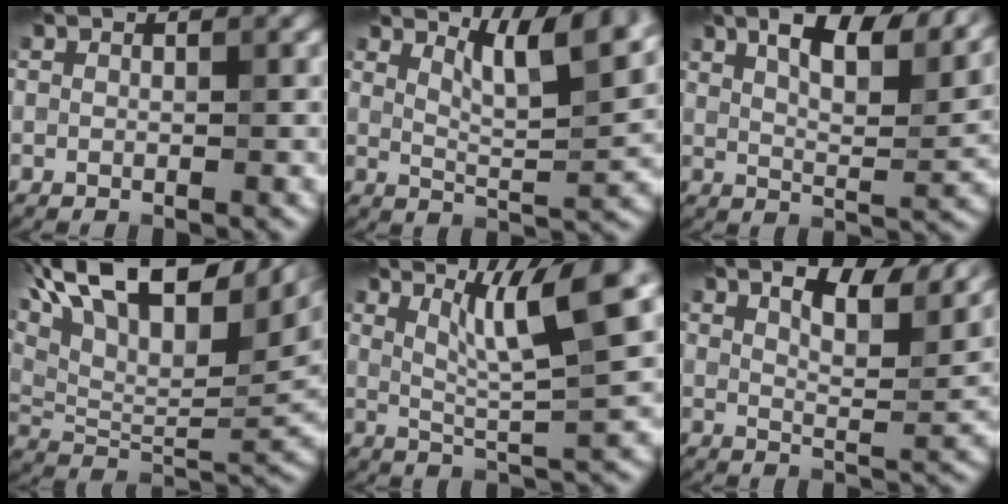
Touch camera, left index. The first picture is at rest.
{"total": 7.1, "force": [4.9, 1.5, 5.0], "torque": [-0.072, 0.005, 0.080]}
{"total": 10.2, "force": [6.6, 2.7, 7.3], "torque": [-0.111, 0.017, 0.100]}
{"total": 17.9, "force": [9.3, 7.9, 13.1], "torque": [-0.244, 0.058, 0.154]}
{"total": 7.8, "force": [3.4, 1.3, 6.9], "torque": [-0.106, 0.009, 0.060]}
{"total": 8.3, "force": [5.8, 2.0, 5.6], "torque": [-0.082, 0.014, 0.090]}